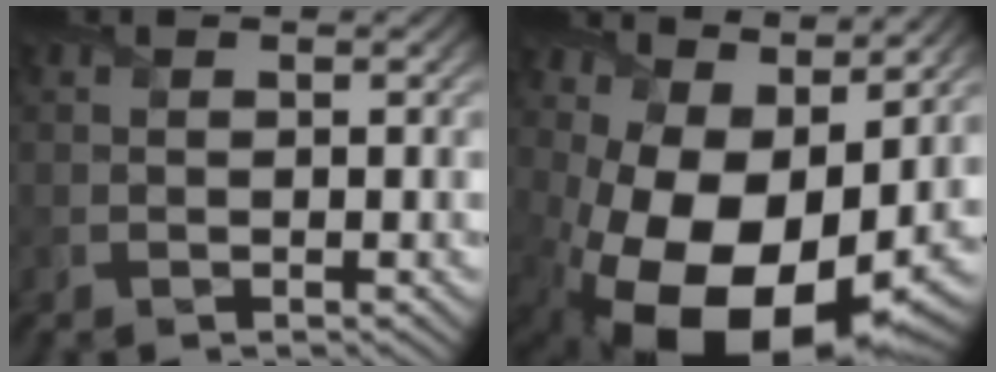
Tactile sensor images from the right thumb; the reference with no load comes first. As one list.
[{"total": 18.0, "force": [-0.1, 10.8, 14.4], "torque": [-0.254, -0.040, 0.032]}]